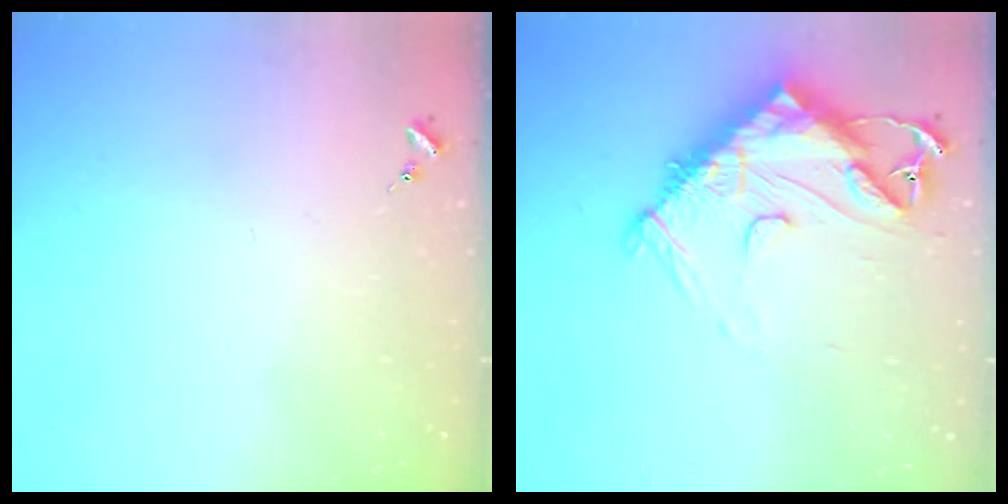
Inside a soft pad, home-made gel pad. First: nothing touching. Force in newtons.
{"total": 14.6, "press": 14.5, "slide": 1.1}